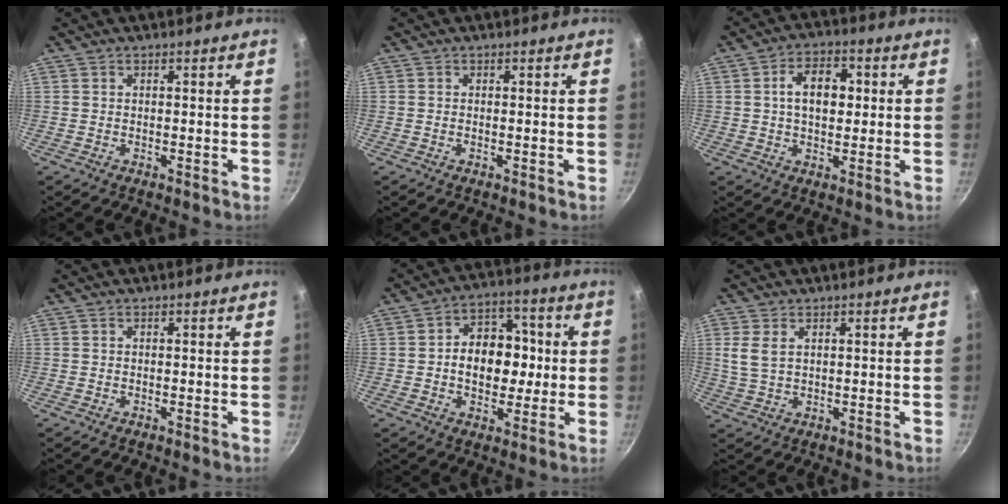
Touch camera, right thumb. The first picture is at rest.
{"total": 0.0}
{"total": 8.7, "force": [1.2, 5.6, 6.6], "torque": [-0.084, 0.012, 0.013]}
{"total": 0.0}
{"total": 12.8, "force": [0.0, 9.6, 8.5], "torque": [-0.076, 0.019, -0.010]}
{"total": 4.5, "force": [1.5, 2.7, 3.2], "torque": [-0.066, -0.004, 0.032]}